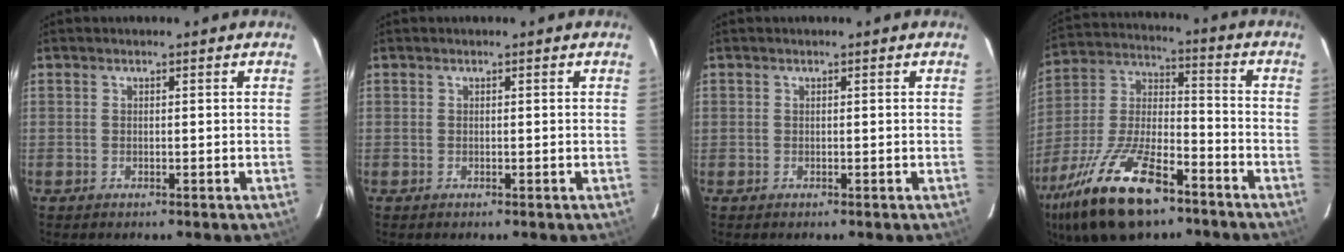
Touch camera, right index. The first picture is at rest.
{"total": 0.0}
{"total": 0.0}
{"total": 22.0, "force": [-13.7, 8.7, 14.8], "torque": [-0.305, -0.016, -0.246]}